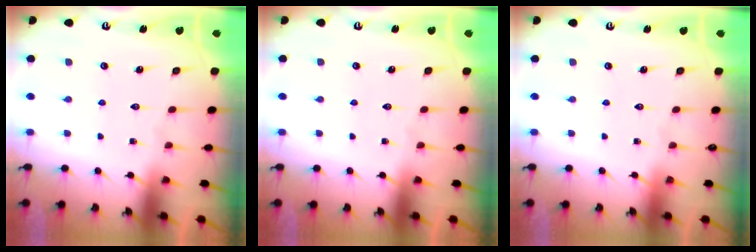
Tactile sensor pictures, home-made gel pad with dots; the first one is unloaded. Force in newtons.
{"total": 0.0}
{"total": 0.0}